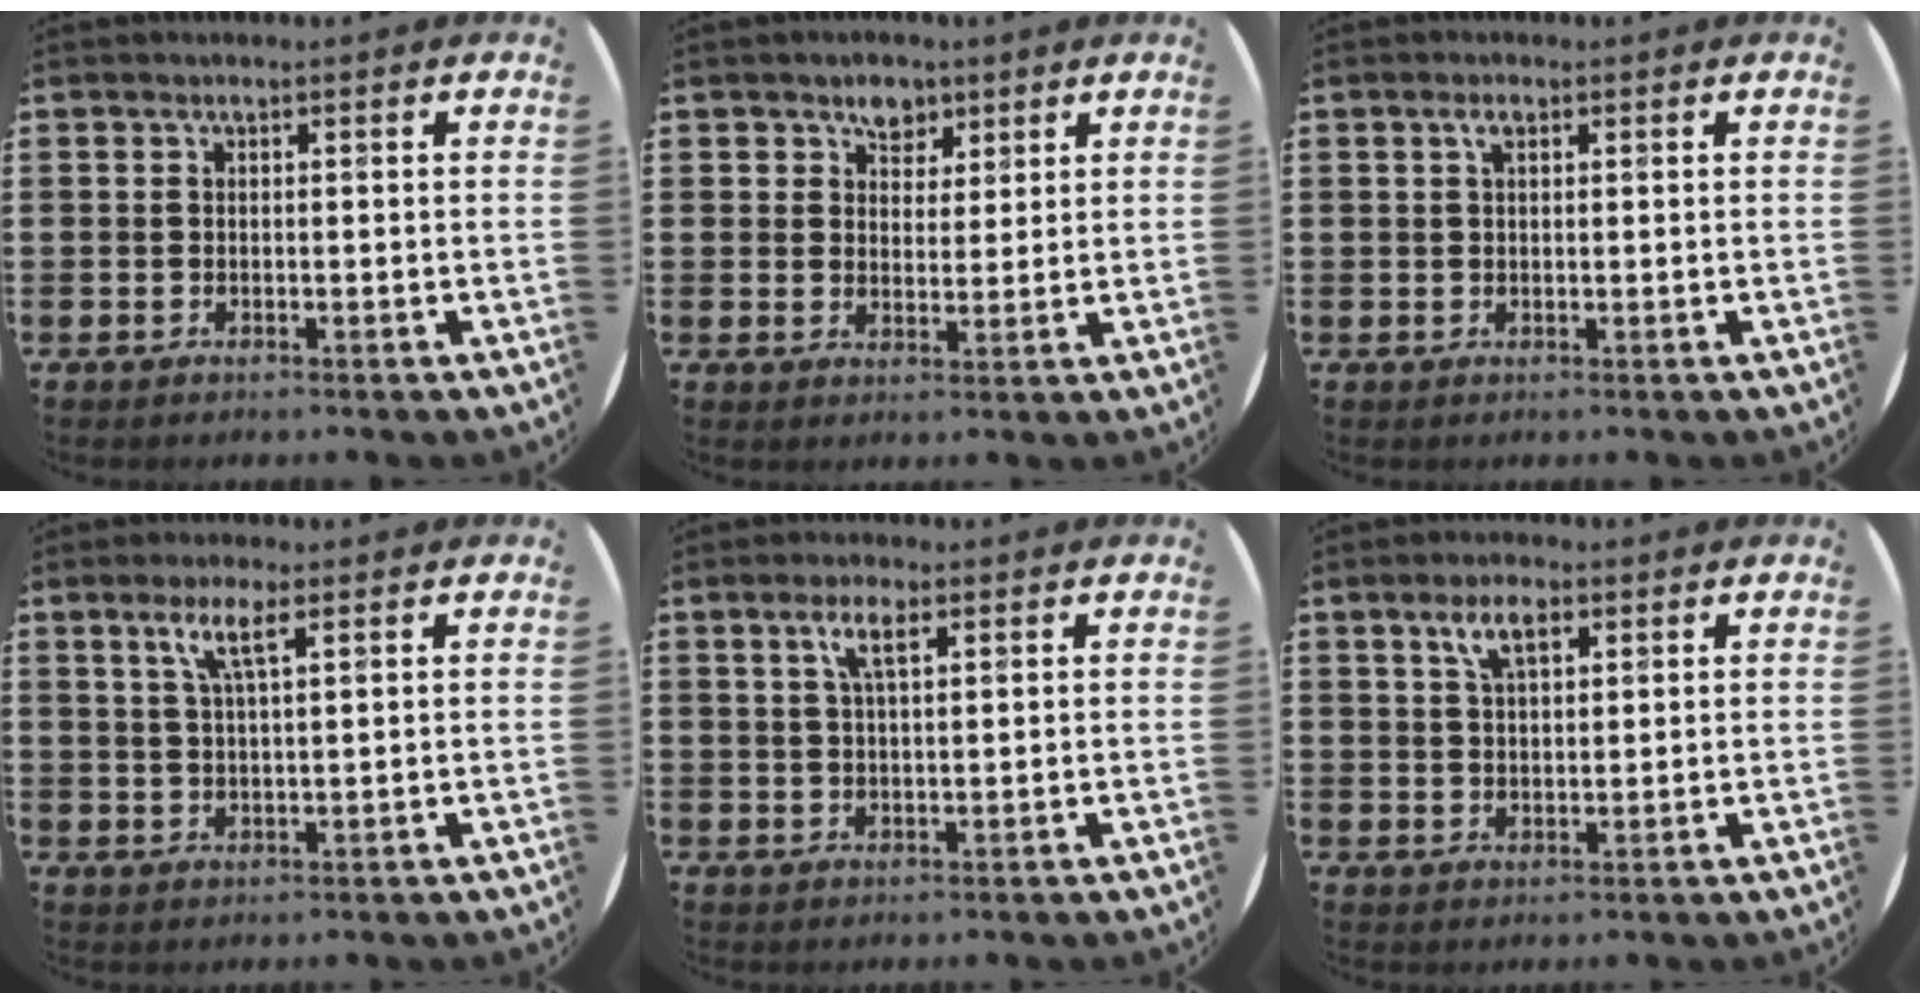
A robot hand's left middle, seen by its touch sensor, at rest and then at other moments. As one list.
[{"total": 3.4, "force": [2.5, 2.2, 0.5], "torque": [-0.003, 0.003, 0.044]}, {"total": 1.5, "force": [0.7, 0.6, 1.1], "torque": [-0.024, 0.006, 0.011]}, {"total": 4.3, "force": [2.4, 0.7, 3.4], "torque": [-0.073, 0.007, 0.040]}, {"total": 3.7, "force": [2.1, 0.9, 2.9], "torque": [-0.056, 0.006, 0.033]}, {"total": 4.5, "force": [2.6, 1.9, 3.1], "torque": [-0.054, 0.003, 0.043]}]